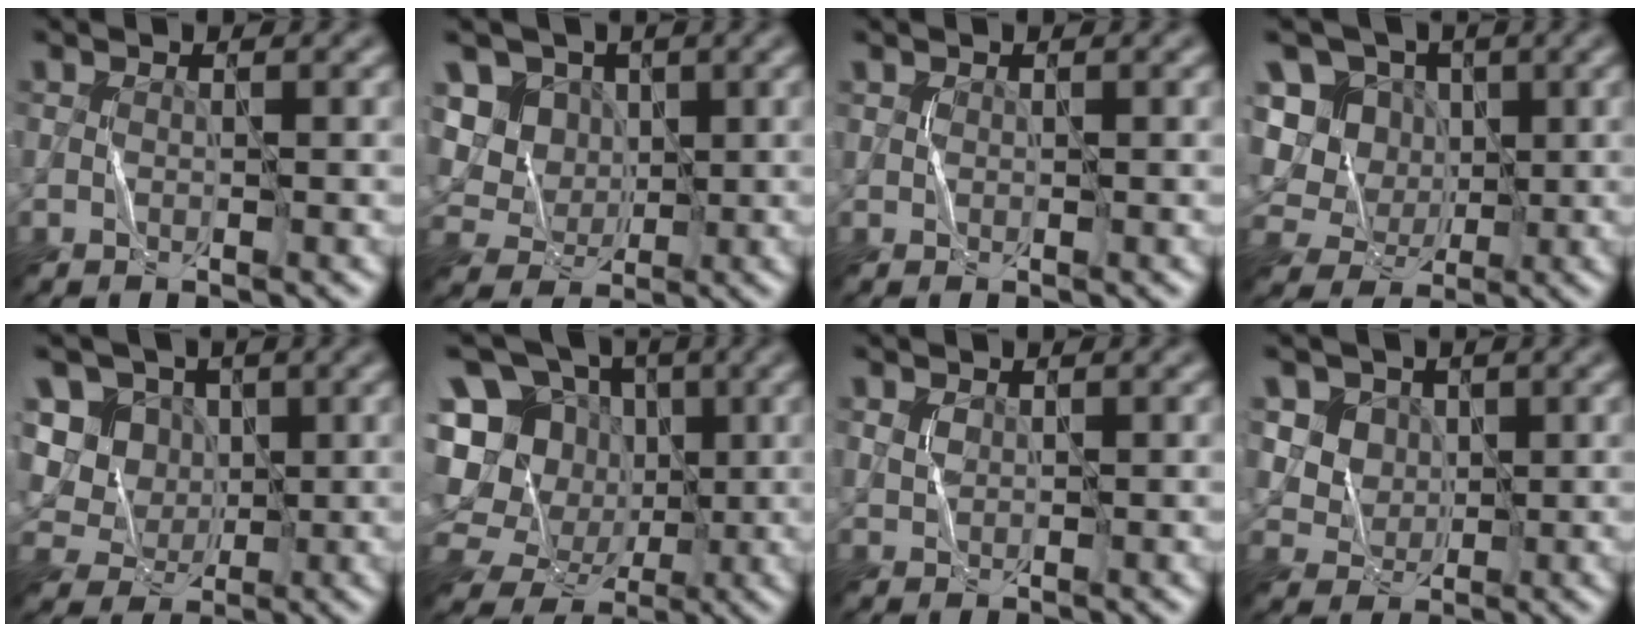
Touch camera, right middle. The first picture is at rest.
{"total": 8.3, "force": [2.6, 7.2, 3.3], "torque": [-0.083, 0.022, 0.033]}
{"total": 0.0}
{"total": 10.6, "force": [1.7, 9.7, 3.8], "torque": [-0.116, 0.035, 0.025]}
{"total": 9.5, "force": [2.4, 8.4, 3.7], "torque": [-0.100, 0.030, 0.033]}
{"total": 15.9, "force": [-1.2, 14.2, 7.0], "torque": [-0.164, 0.020, -0.027]}
{"total": 0.9, "force": [0.5, 0.6, 0.4], "torque": [-0.011, -0.001, 0.013]}
{"total": 4.9, "force": [2.1, 4.0, 1.9], "torque": [-0.050, -0.008, 0.047]}